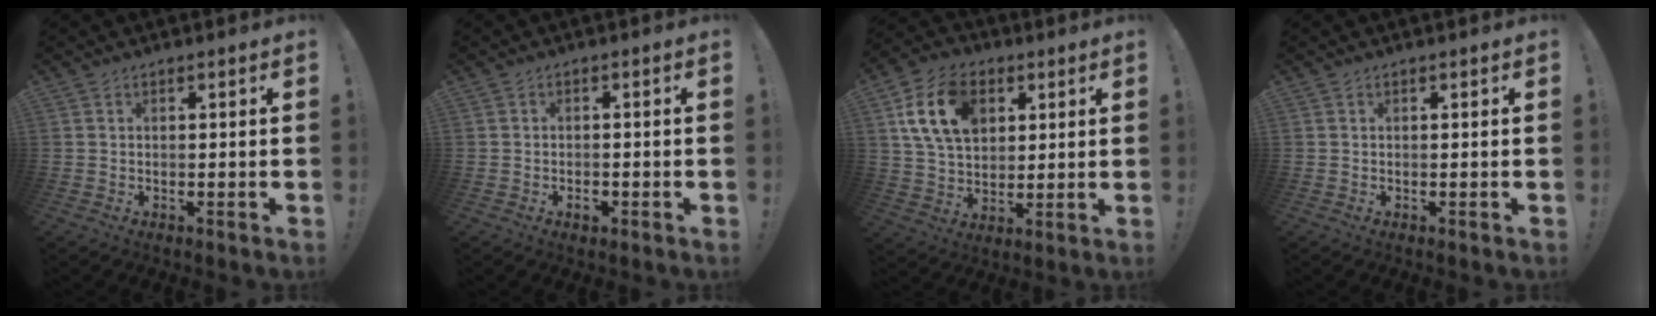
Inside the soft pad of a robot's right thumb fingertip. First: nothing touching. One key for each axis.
{"total": 1.8, "fx": -1.2, "fy": 0.8, "fz": 1.0, "tx": -0.013, "ty": 0.004, "tz": -0.022}
{"total": 16.6, "fx": 6.2, "fy": 11.6, "fz": 10.3, "tx": -0.187, "ty": -0.008, "tz": 0.120}
{"total": 0.0}